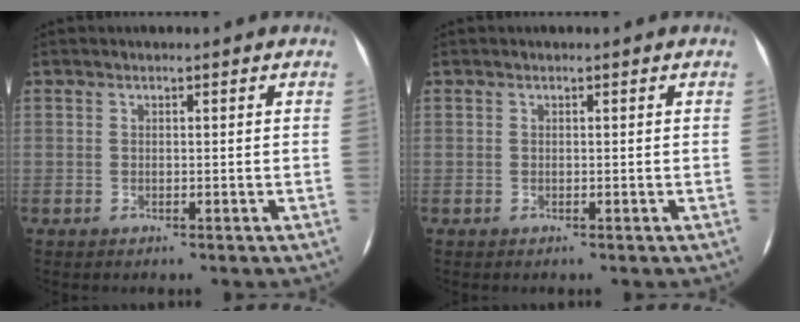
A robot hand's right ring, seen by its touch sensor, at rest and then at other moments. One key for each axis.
{"total": 0.0}